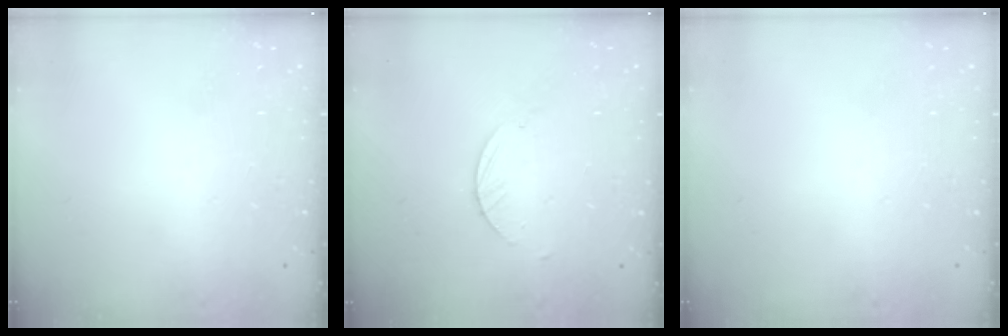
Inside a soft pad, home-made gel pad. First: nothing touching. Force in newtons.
{"total": 1.8, "press": 1.8, "slide": 0.1}
{"total": 0.0}